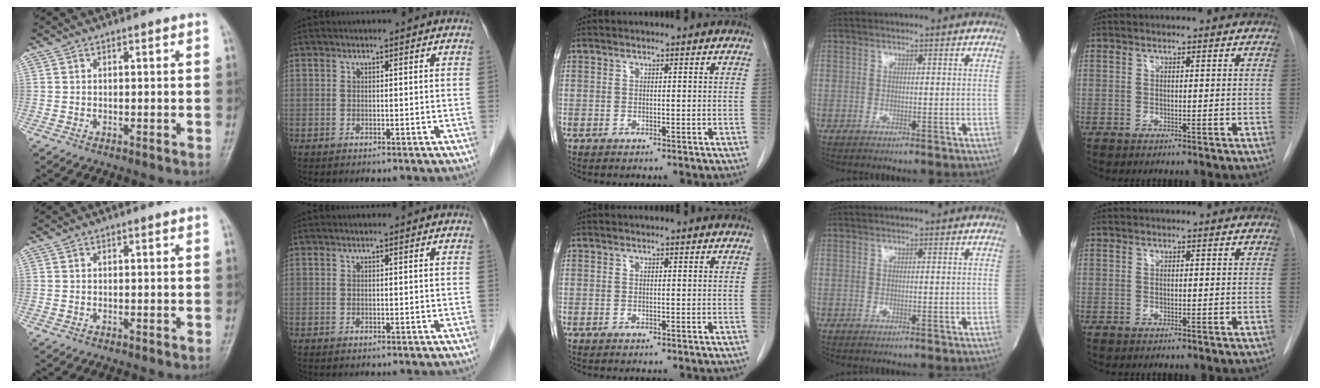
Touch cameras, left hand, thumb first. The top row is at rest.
{}